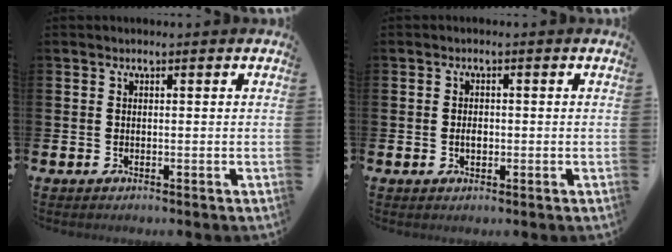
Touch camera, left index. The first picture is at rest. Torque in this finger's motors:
{"motor_torque": [0.11, 0.01, 0.05, 0.03]}